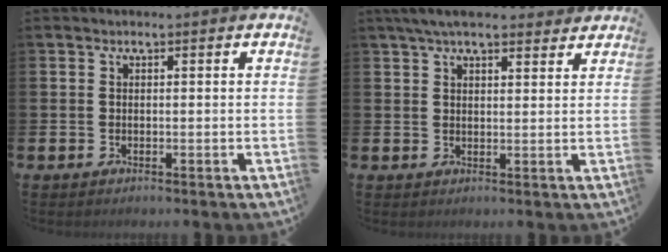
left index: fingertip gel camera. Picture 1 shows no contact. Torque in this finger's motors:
{"motor_torque": [1.02, -1.12, 0.69, 0.21]}